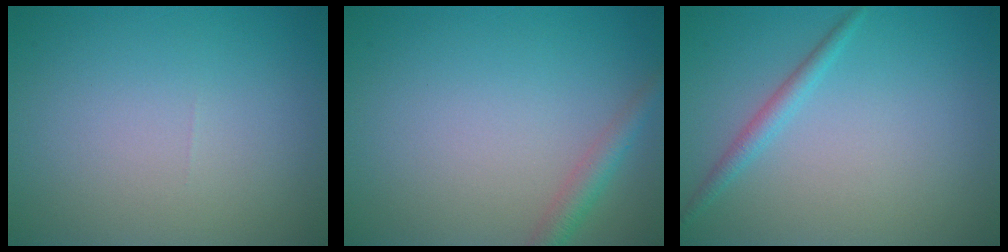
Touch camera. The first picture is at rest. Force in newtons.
{"total": 2.1, "press": 2.1, "slide": 0.1}
{"total": 1.5, "press": 1.5, "slide": 0.1}